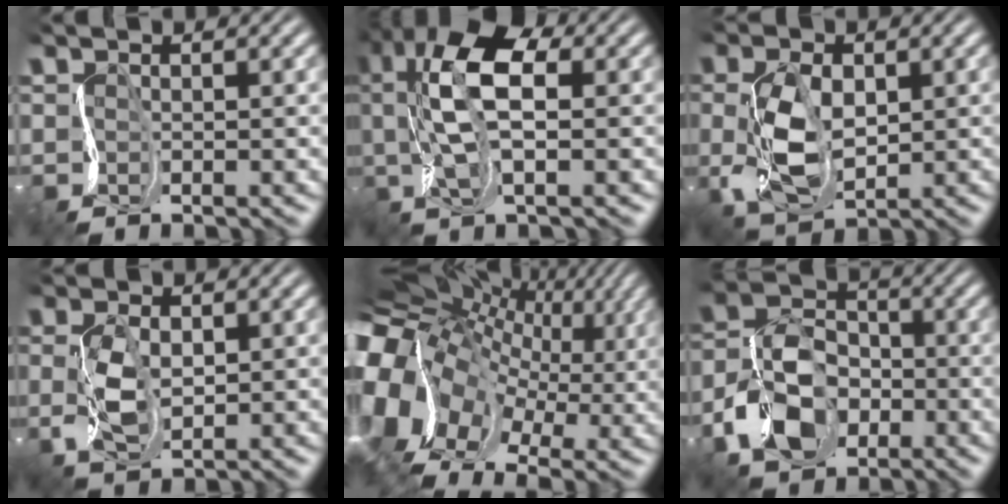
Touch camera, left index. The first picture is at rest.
{"total": 8.3, "force": [2.2, 3.3, 7.3], "torque": [-0.156, 0.021, 0.033]}
{"total": 4.2, "force": [0.7, 2.8, 3.0], "torque": [-0.091, 0.006, 0.014]}
{"total": 2.0, "force": [0.6, 1.3, 1.4], "torque": [-0.059, 0.005, 0.010]}
{"total": 15.8, "force": [0.5, 12.3, 9.8], "torque": [-0.206, 0.010, 0.028]}
{"total": 5.7, "force": [-2.7, 4.3, 2.7], "torque": [-0.068, 0.015, -0.064]}